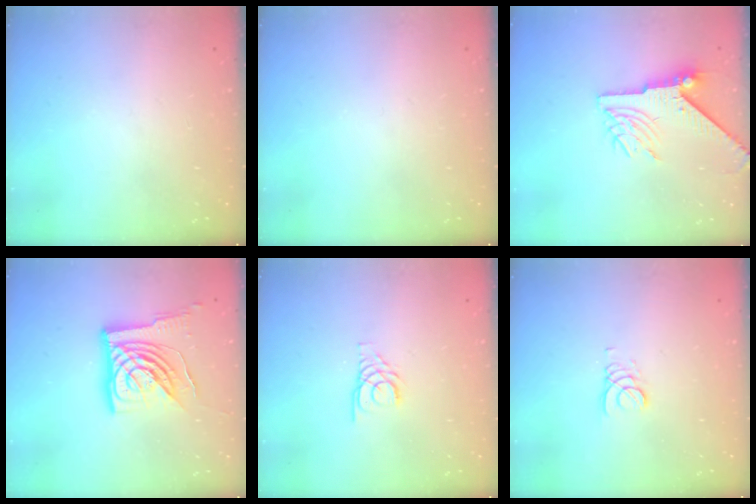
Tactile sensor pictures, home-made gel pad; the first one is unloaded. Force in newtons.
{"total": 0.0}
{"total": 7.7, "press": 7.6, "slide": 0.9}
{"total": 15.5, "press": 15.4, "slide": 1.8}
{"total": 3.3, "press": 3.3, "slide": 0.3}
{"total": 2.2, "press": 2.2, "slide": 0.3}